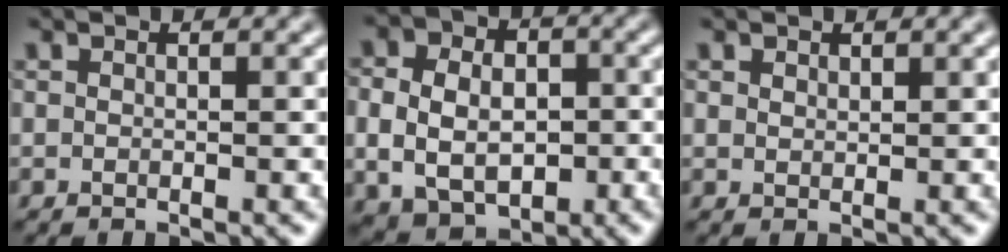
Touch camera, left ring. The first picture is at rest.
{"total": 9.2, "force": [-0.5, 7.4, 5.3], "torque": [-0.082, 0.007, -0.025]}
{"total": 0.8, "force": [0.7, 0.4, 0.1], "torque": [-0.001, -0.001, 0.014]}